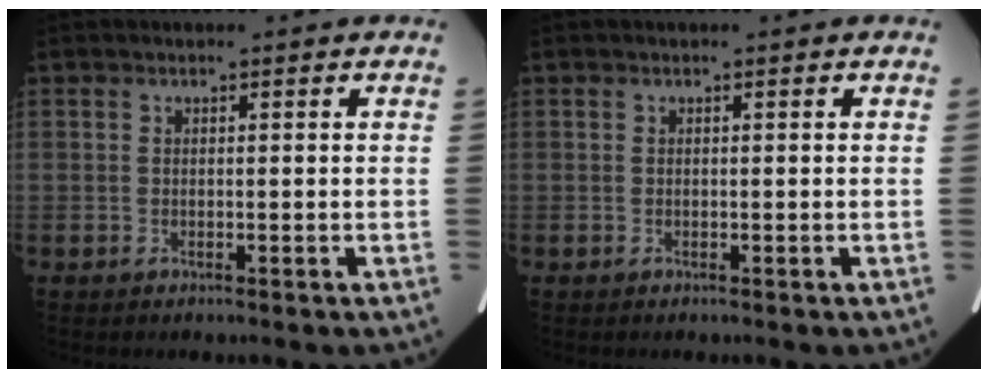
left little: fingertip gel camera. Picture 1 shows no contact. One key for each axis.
{"total": 0.0}